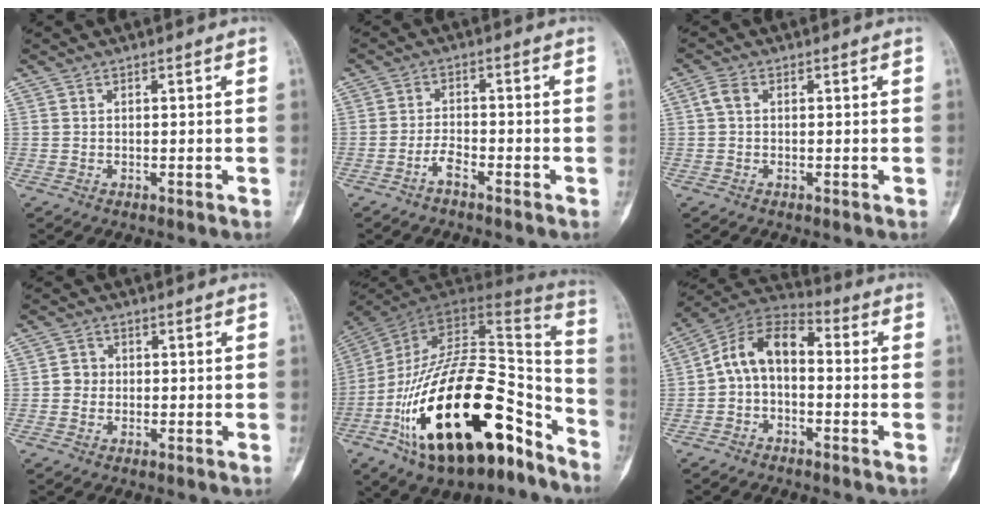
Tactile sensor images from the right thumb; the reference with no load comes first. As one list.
[{"total": 3.1, "force": [-2.2, 0.9, 1.9], "torque": [-0.039, 0.018, -0.045]}, {"total": 2.1, "force": [0.3, 1.3, 1.6], "torque": [-0.034, 0.006, -0.002]}, {"total": 2.6, "force": [-0.2, 2.4, 0.9], "torque": [0.000, 0.008, -0.010]}, {"total": 34.2, "force": [-17.0, 15.8, 25.2], "torque": [-0.399, 0.076, -0.272]}, {"total": 10.2, "force": [-0.6, 6.2, 8.1], "torque": [-0.134, 0.041, -0.027]}]